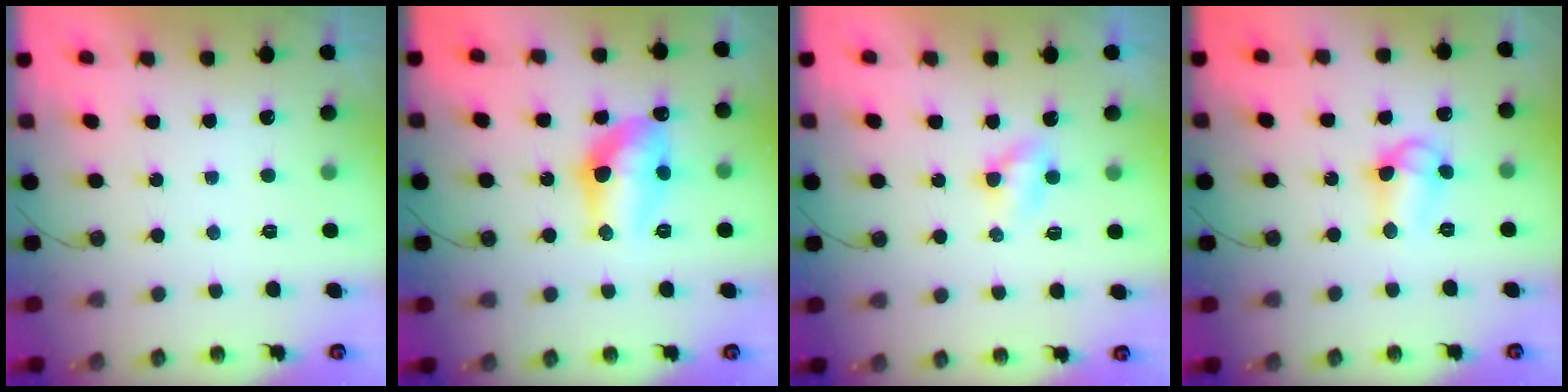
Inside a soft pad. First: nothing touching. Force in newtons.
{"total": 12.3, "press": 12.2, "slide": 1.1}
{"total": 3.0, "press": 3.0, "slide": 0.3}
{"total": 8.2, "press": 8.1, "slide": 0.4}